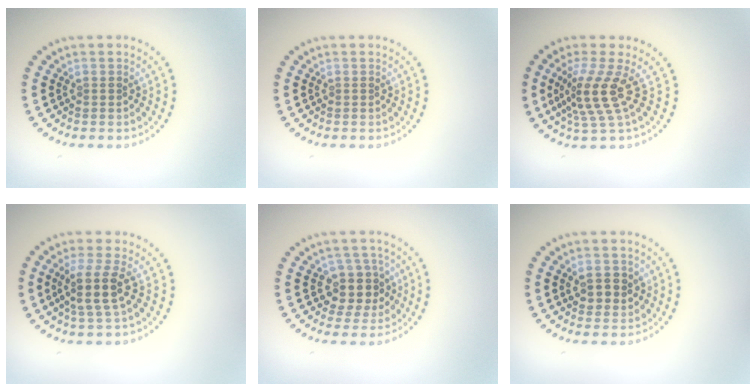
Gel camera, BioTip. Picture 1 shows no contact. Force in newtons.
{"total": 0.0}
{"total": 3.9, "press": 2.7, "slide": 2.8}
{"total": 3.3, "press": 2.7, "slide": 1.9}
{"total": 3.2, "press": 2.8, "slide": 1.6}
{"total": 2.3, "press": 2.2, "slide": 0.5}